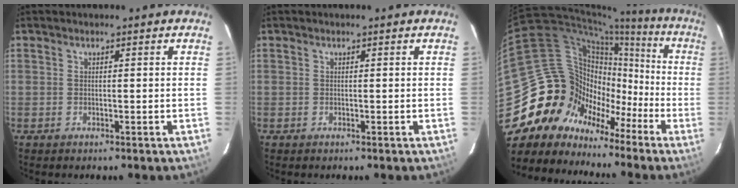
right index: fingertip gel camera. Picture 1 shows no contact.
{"total": 0.0}
{"total": 17.6, "force": [-7.7, 15.2, 4.5], "torque": [-0.092, 0.061, -0.140]}